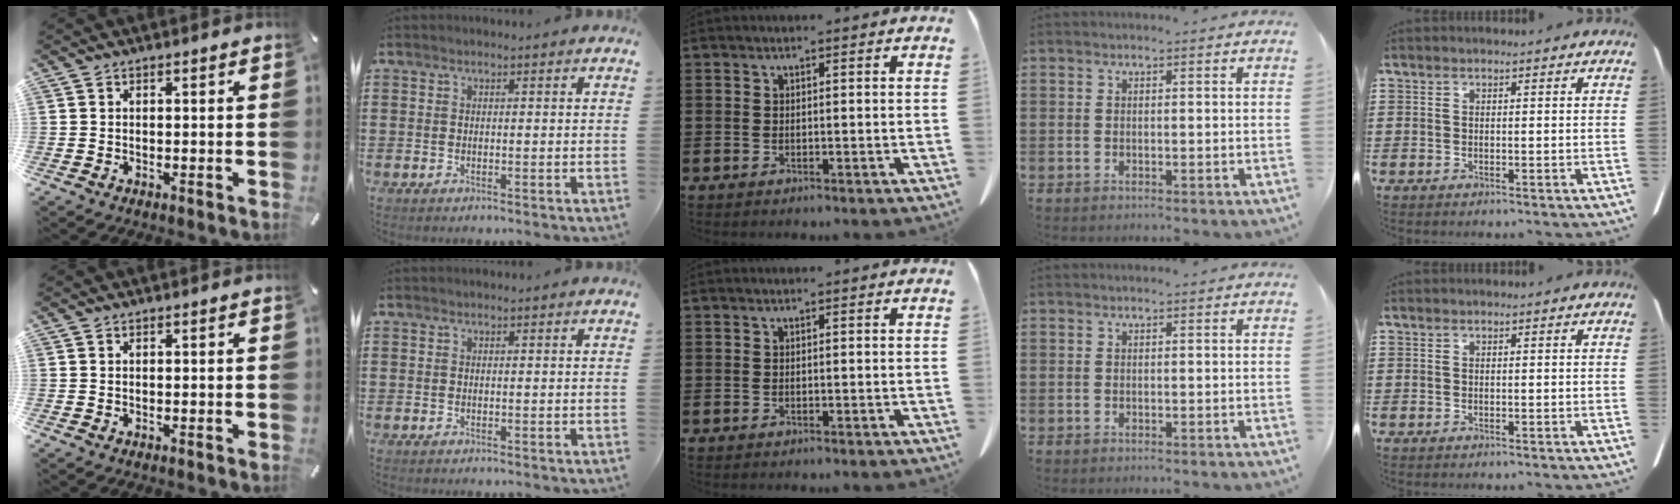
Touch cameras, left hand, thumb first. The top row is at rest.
{}